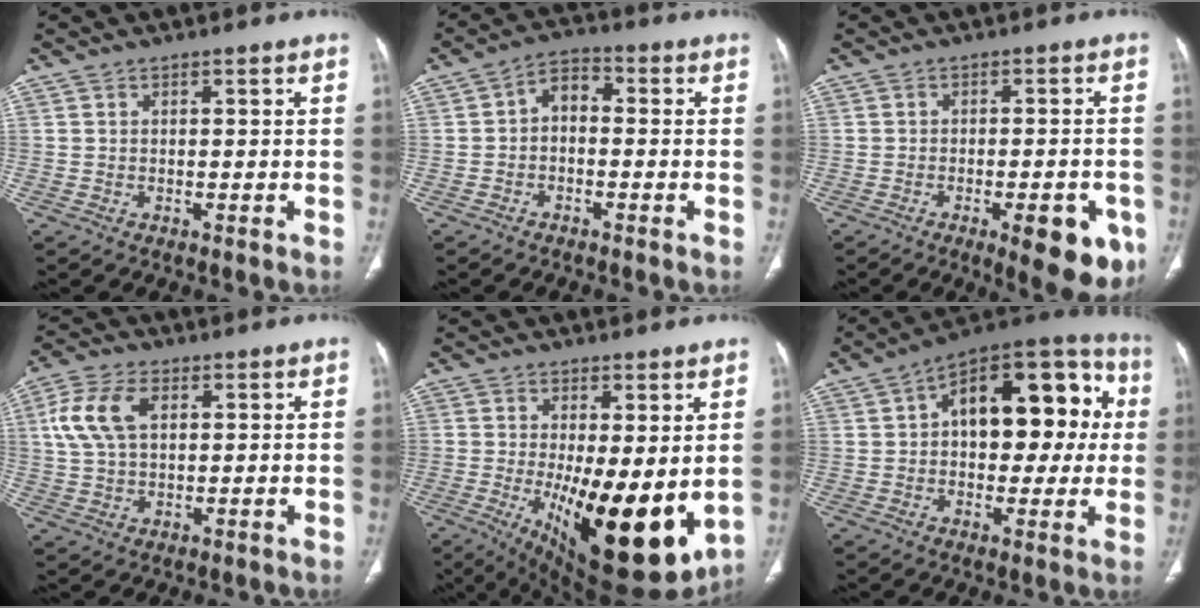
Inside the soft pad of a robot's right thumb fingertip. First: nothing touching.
{"total": 4.9, "force": [-0.6, 3.2, 3.7], "torque": [-0.052, 0.025, -0.024]}
{"total": 11.4, "force": [-4.9, 3.9, 9.5], "torque": [-0.099, 0.003, -0.056]}
{"total": 9.5, "force": [2.6, 5.6, 7.2], "torque": [-0.155, 0.011, 0.051]}
{"total": 19.8, "force": [-2.8, 7.6, 18.0], "torque": [-0.247, -0.039, -0.014]}
{"total": 22.7, "force": [3.3, 12.5, 18.7], "torque": [-0.215, 0.040, 0.038]}